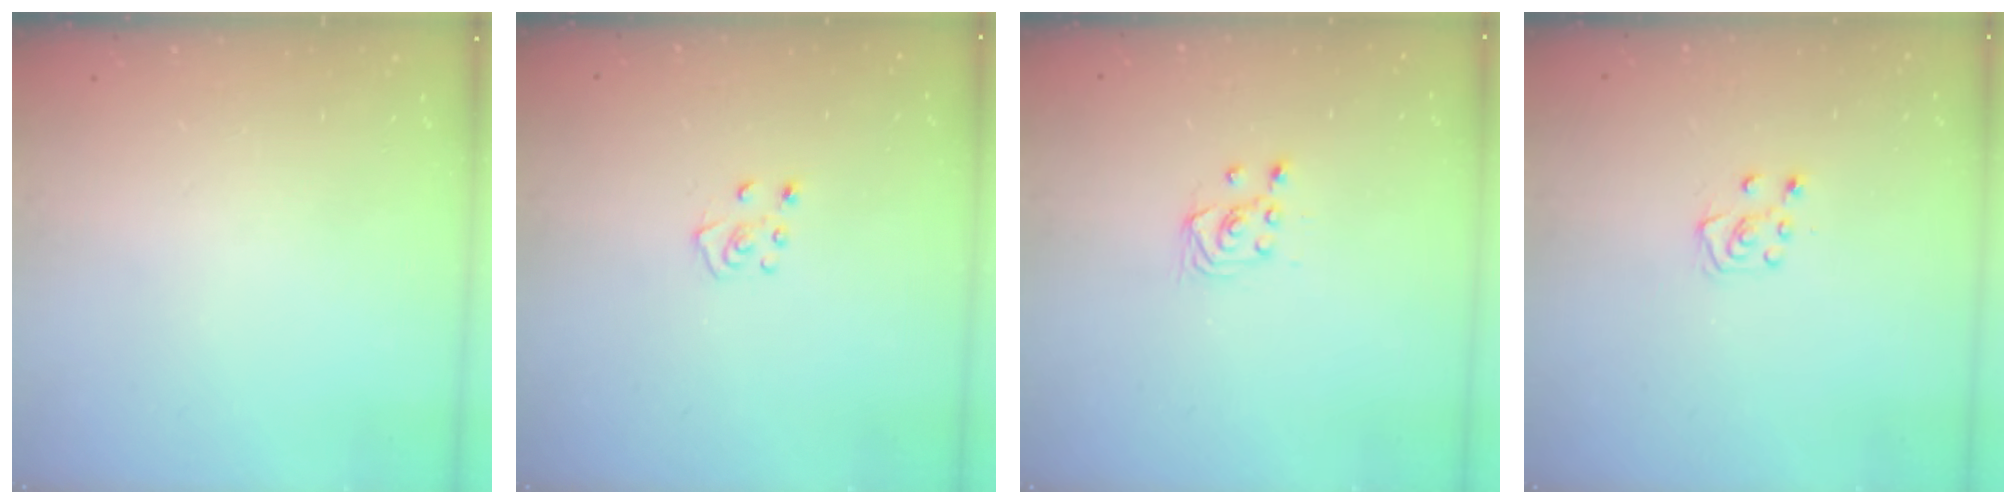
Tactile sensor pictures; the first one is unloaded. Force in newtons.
{"total": 4.6, "press": 4.6, "slide": 0.5}
{"total": 2.9, "press": 2.7, "slide": 1.0}
{"total": 5.8, "press": 5.8, "slide": 0.8}